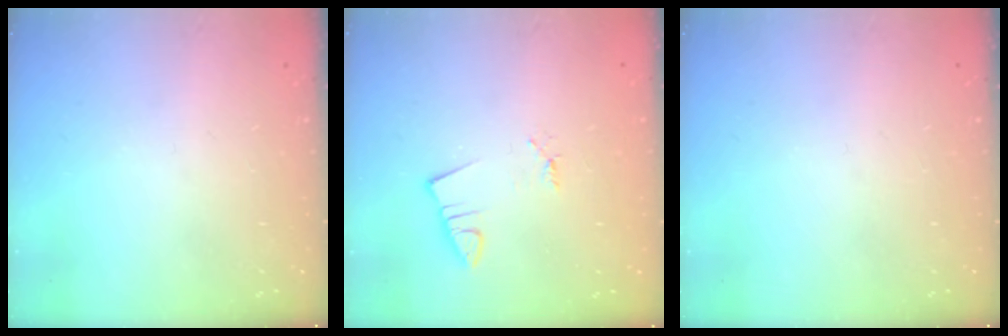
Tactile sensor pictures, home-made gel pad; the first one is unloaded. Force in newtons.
{"total": 0.9, "press": 0.9, "slide": 0.1}
{"total": 0.0}